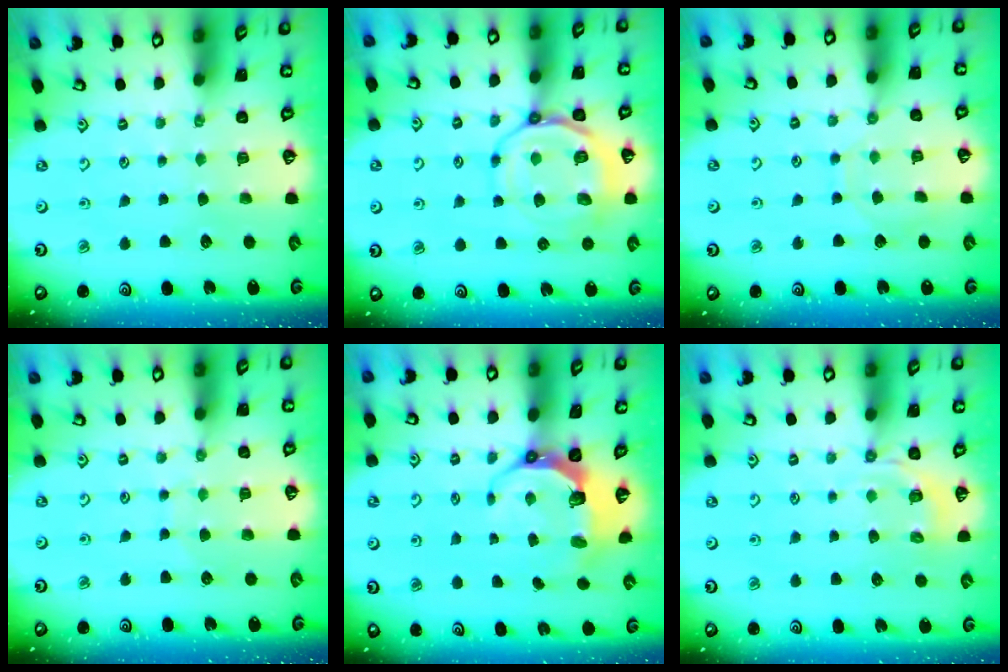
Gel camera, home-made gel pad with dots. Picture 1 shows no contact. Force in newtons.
{"total": 12.5, "press": 12.5, "slide": 1.2}
{"total": 6.8, "press": 6.8, "slide": 0.6}
{"total": 5.2, "press": 5.2, "slide": 0.5}
{"total": 8.1, "press": 6.9, "slide": 4.2}
{"total": 3.7, "press": 3.1, "slide": 1.9}